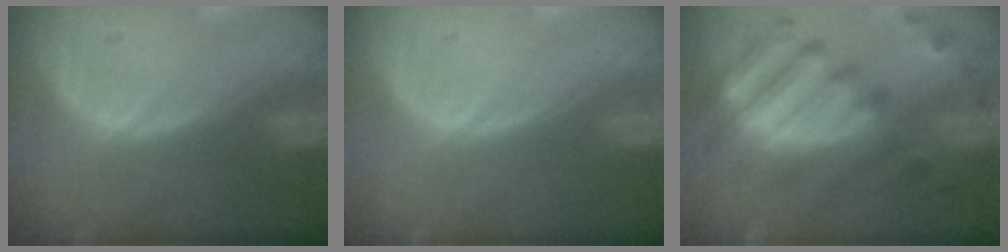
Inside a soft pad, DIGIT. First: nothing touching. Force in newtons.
{"total": 0.0}
{"total": 11.5, "press": 10.5, "slide": 4.5}